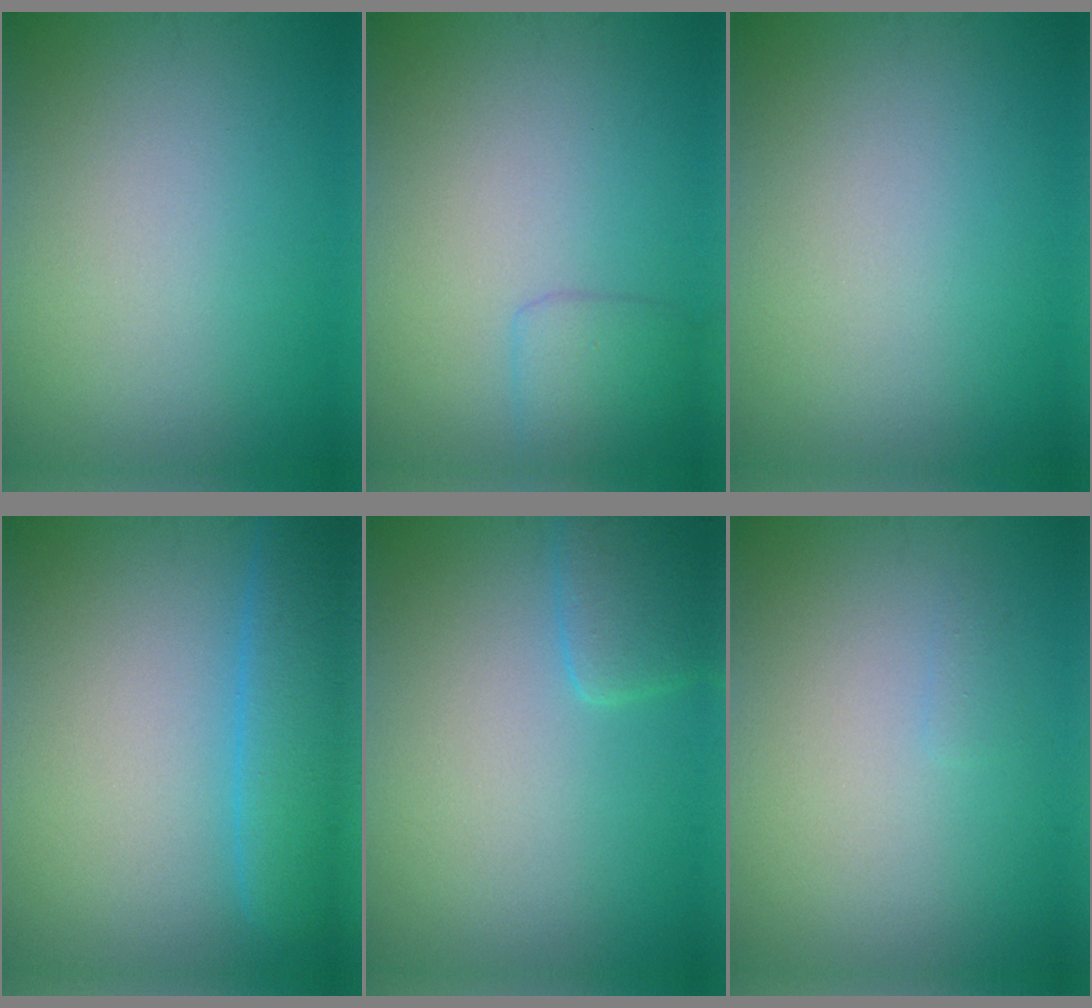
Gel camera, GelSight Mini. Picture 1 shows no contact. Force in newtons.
{"total": 2.0, "press": 1.9, "slide": 0.1}
{"total": 0.0}
{"total": 5.4, "press": 5.4, "slide": 0.3}
{"total": 2.6, "press": 2.6, "slide": 0.2}
{"total": 0.6, "press": 0.5, "slide": 0.1}